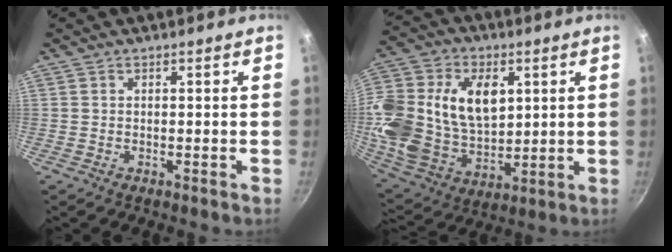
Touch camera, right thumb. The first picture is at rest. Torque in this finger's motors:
{"motor_torque": [1.97, 3.04, 1.01, -0.31, 0.25]}